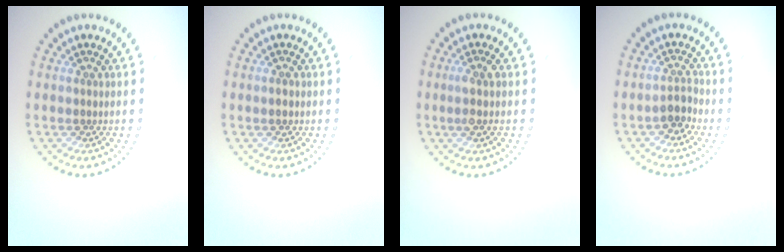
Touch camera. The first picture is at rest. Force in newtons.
{"total": 1.1, "press": 1.1, "slide": 0.1}
{"total": 1.7, "press": 1.4, "slide": 0.9}
{"total": 1.8, "press": 1.4, "slide": 1.1}